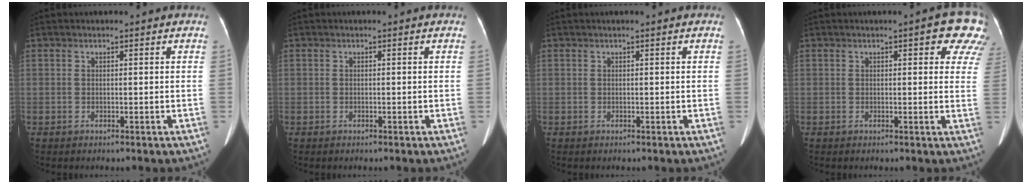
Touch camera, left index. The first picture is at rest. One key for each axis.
{"total": 0.0}
{"total": 0.0}
{"total": 8.1, "fx": 4.8, "fy": 2.4, "fz": 6.1, "tx": -0.050, "ty": 0.002, "tz": 0.034}